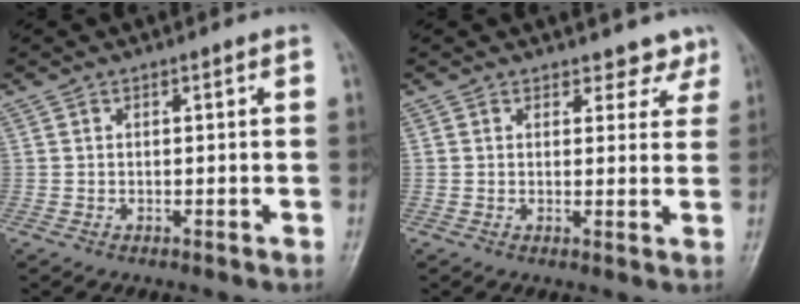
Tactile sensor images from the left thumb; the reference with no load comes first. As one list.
[{"total": 5.9, "force": [5.1, 3.1, 0.4], "torque": [0.034, -0.029, 0.040]}]